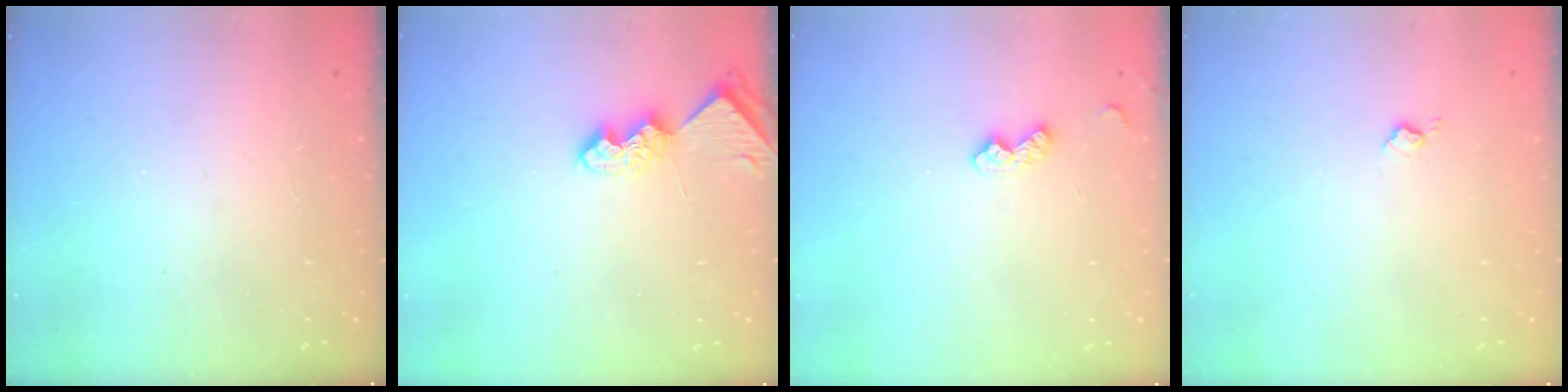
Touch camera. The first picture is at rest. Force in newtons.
{"total": 6.3, "press": 6.3, "slide": 0.5}
{"total": 7.7, "press": 7.6, "slide": 0.8}
{"total": 5.6, "press": 5.6, "slide": 0.7}